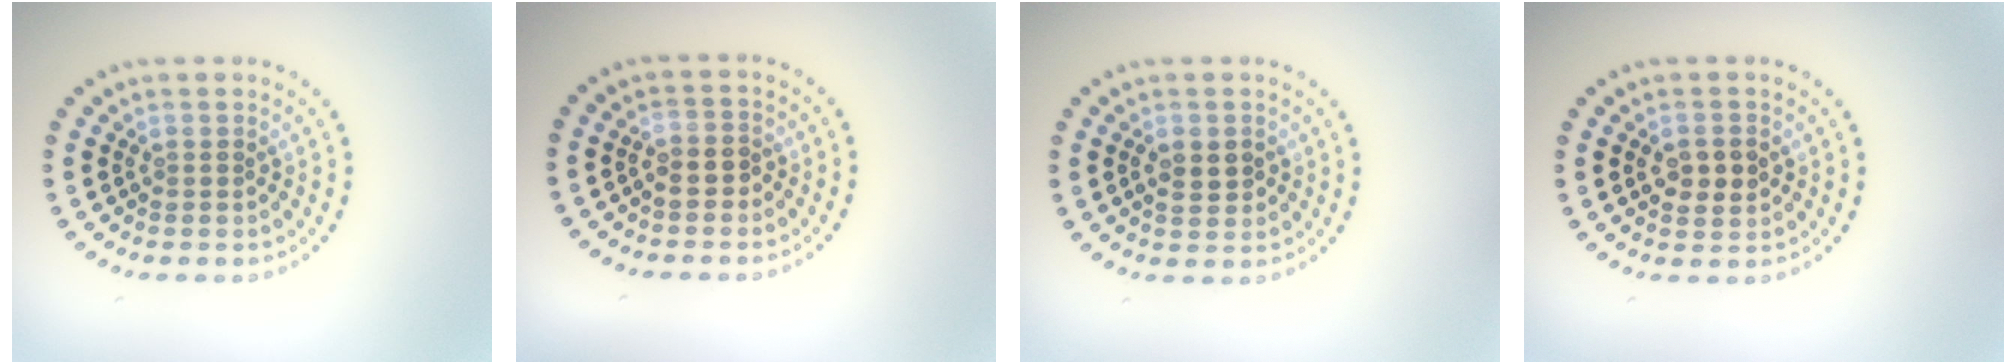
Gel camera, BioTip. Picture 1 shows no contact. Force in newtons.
{"total": 1.3, "press": 1.2, "slide": 0.5}
{"total": 2.3, "press": 2.3, "slide": 0.2}
{"total": 2.4, "press": 2.4, "slide": 0.2}